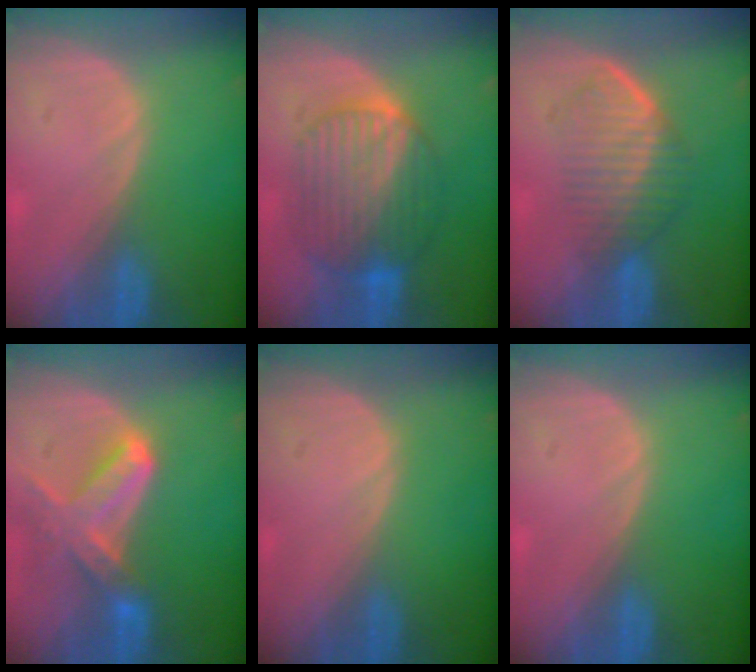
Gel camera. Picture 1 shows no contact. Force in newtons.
{"total": 9.2, "press": 9.2, "slide": 0.7}
{"total": 7.0, "press": 6.1, "slide": 3.4}
{"total": 7.2, "press": 6.6, "slide": 2.9}
{"total": 0.0}
{"total": 0.0}